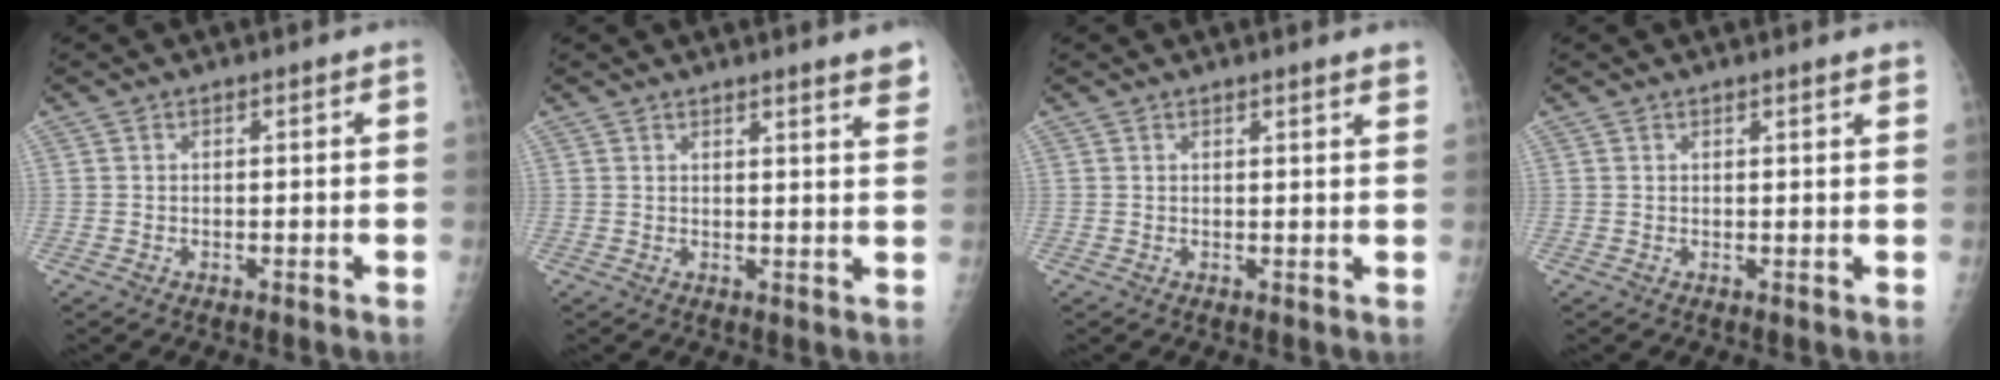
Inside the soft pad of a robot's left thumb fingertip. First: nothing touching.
{"total": 5.9, "force": [4.8, 0.2, 3.4], "torque": [-0.033, -0.023, 0.047]}
{"total": 3.1, "force": [2.7, 0.1, 1.6], "torque": [-0.017, -0.009, 0.026]}
{"total": 2.5, "force": [2.2, 0.1, 1.3], "torque": [-0.011, -0.006, 0.021]}